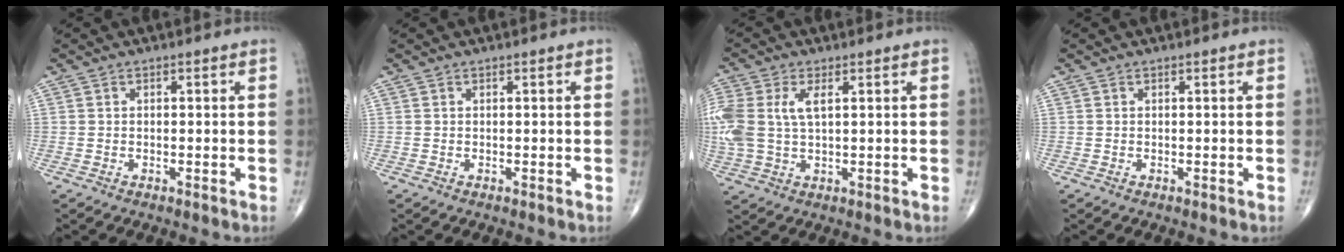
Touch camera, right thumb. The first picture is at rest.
{"total": 0.0}
{"total": 11.2, "force": [2.3, 6.2, 9.1], "torque": [-0.240, 0.013, 0.050]}
{"total": 0.0}